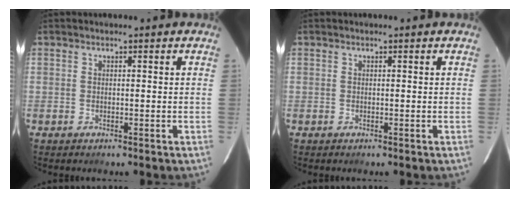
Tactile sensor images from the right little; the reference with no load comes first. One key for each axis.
{"total": 0.0}